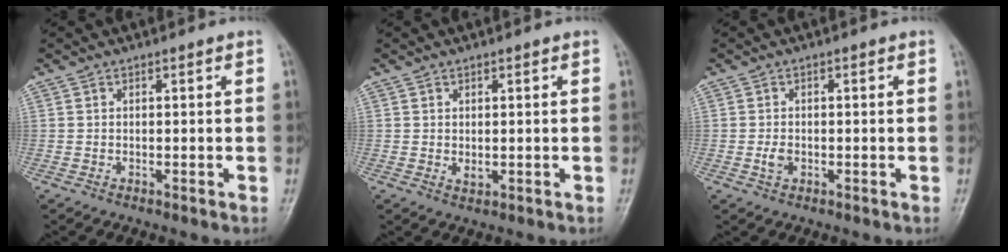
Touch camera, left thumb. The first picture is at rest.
{"total": 1.7, "force": [0.2, 1.0, 1.3], "torque": [-0.018, -0.005, 0.007]}
{"total": 1.9, "force": [-0.5, 1.3, 1.3], "torque": [-0.023, 0.001, -0.010]}